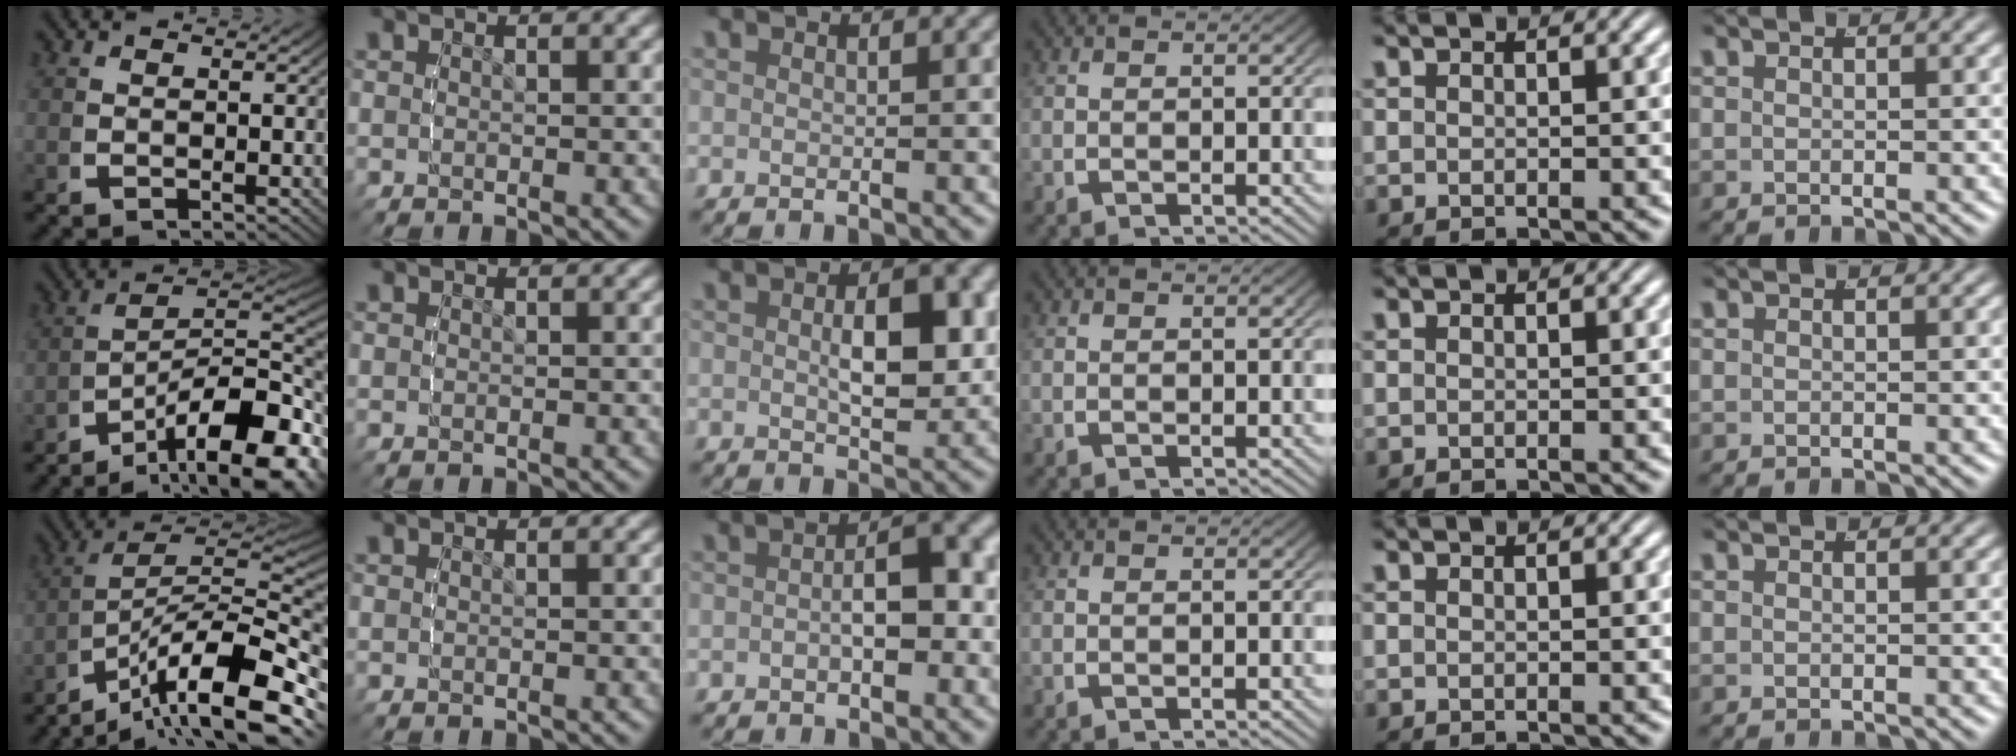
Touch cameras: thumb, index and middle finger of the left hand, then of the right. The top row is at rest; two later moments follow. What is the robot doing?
{"motion": "lift_and_place", "object": "glue stick"}